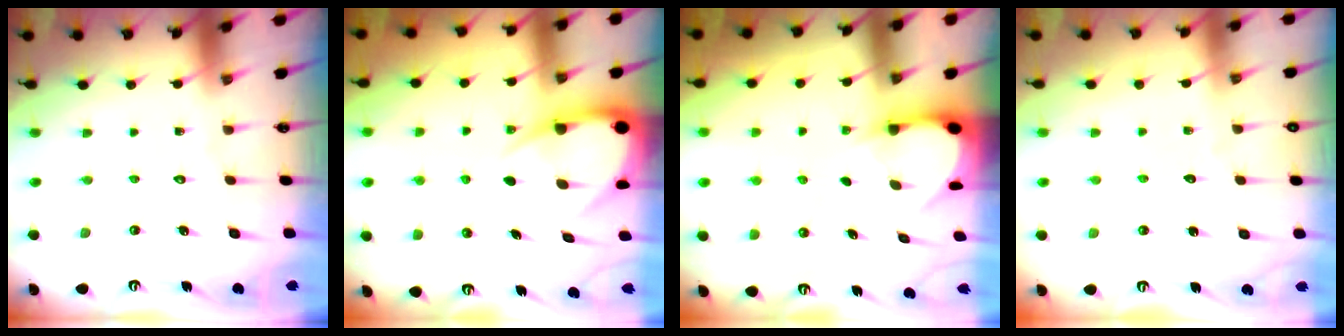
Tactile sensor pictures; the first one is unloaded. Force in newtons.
{"total": 9.9, "press": 9.8, "slide": 1.0}
{"total": 3.2, "press": 3.2, "slide": 0.4}
{"total": 2.1, "press": 2.1, "slide": 0.2}